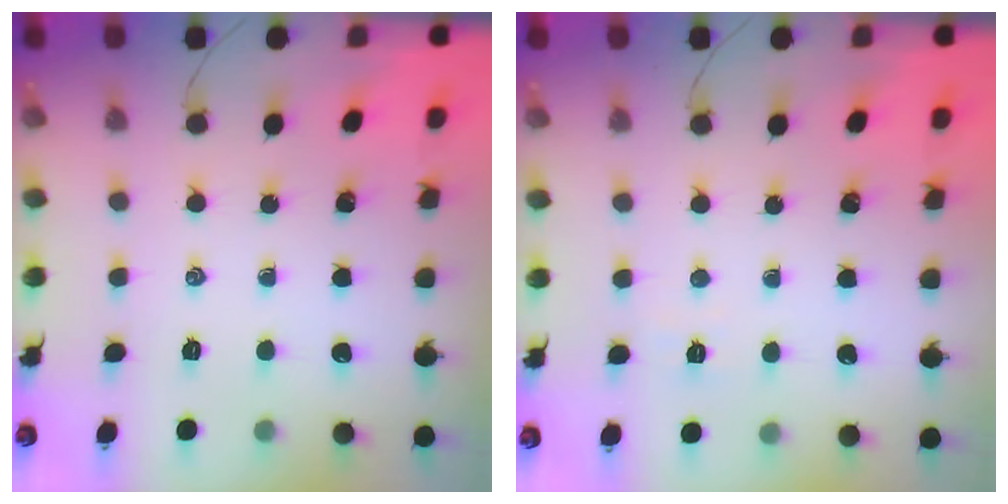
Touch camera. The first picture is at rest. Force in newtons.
{"total": 2.8, "press": 2.7, "slide": 0.8}